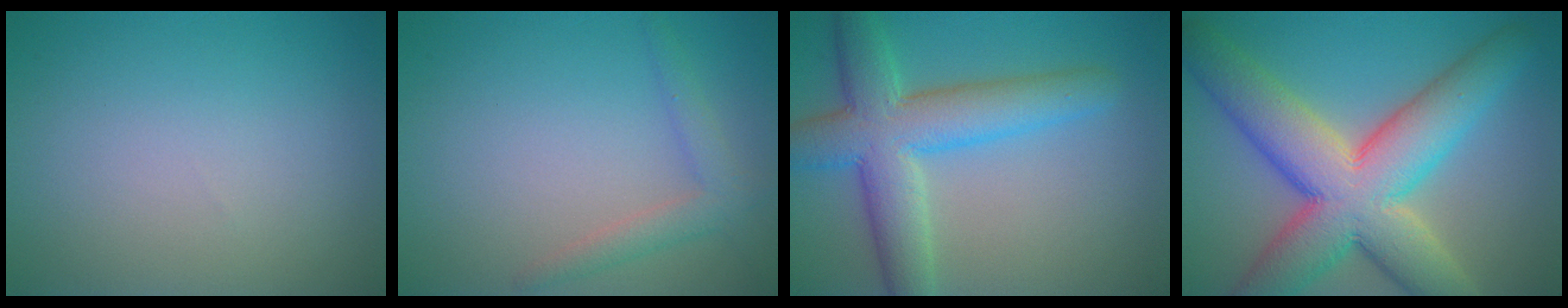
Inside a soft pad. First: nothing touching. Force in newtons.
{"total": 2.3, "press": 2.3, "slide": 0.1}
{"total": 7.7, "press": 7.7, "slide": 0.5}
{"total": 12.1, "press": 12.1, "slide": 0.8}